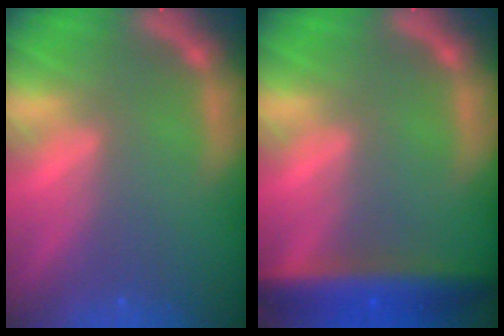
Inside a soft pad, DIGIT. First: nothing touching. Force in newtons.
{"total": 6.4}